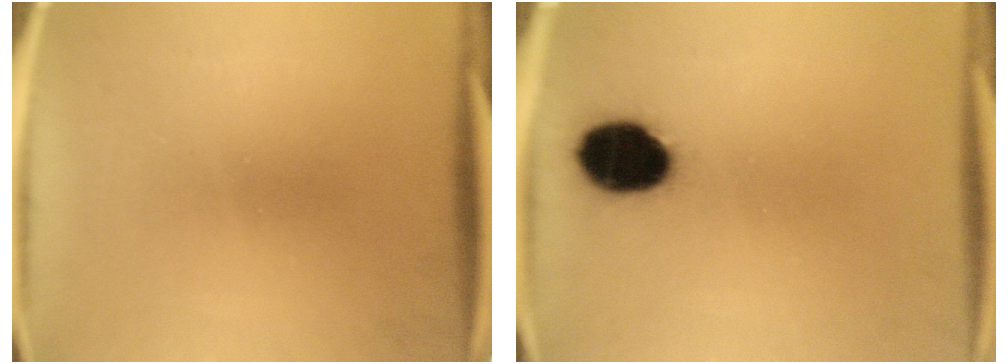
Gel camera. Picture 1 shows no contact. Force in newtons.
{"total": 12.6}